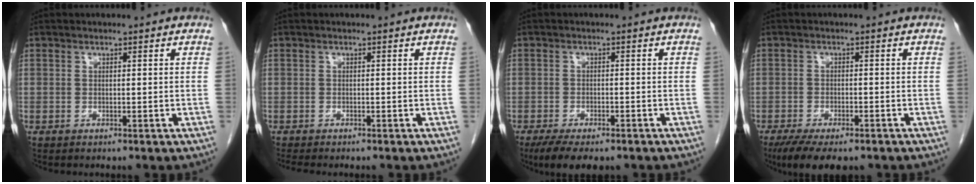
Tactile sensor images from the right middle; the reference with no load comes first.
{"total": 2.6, "force": [-2.3, 0.5, 1.2], "torque": [-0.019, -0.006, -0.032]}
{"total": 7.1, "force": [-5.2, 2.6, 4.1], "torque": [-0.059, -0.009, -0.080]}
{"total": 8.8, "force": [-6.5, 3.1, 5.0], "torque": [-0.074, -0.010, -0.100]}